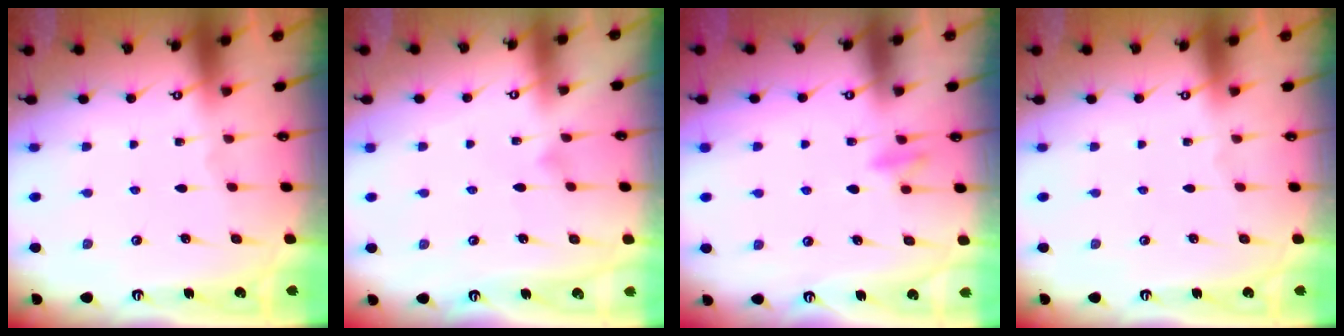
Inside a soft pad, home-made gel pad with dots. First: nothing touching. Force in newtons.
{"total": 3.7, "press": 3.7, "slide": 0.3}
{"total": 6.8, "press": 6.7, "slide": 1.0}
{"total": 0.0}